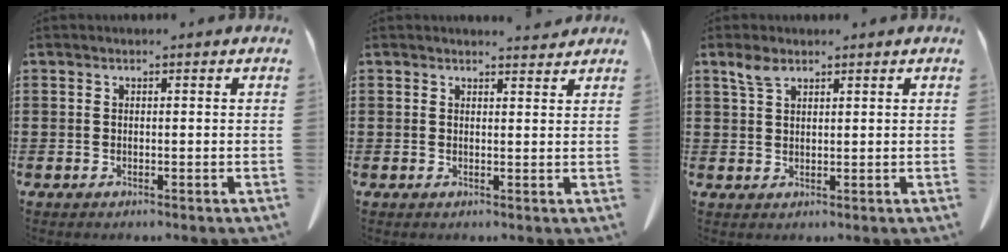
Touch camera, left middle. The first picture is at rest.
{"total": 2.0, "force": [2.0, 0.2, 0.5], "torque": [-0.014, -0.002, 0.037]}
{"total": 3.1, "force": [2.2, 1.3, 1.7], "torque": [-0.041, 0.002, 0.042]}